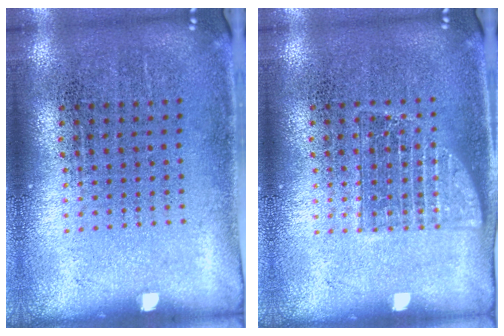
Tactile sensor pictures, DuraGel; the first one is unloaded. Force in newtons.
{"total": 1.0, "press": 1.0, "slide": 0.3}